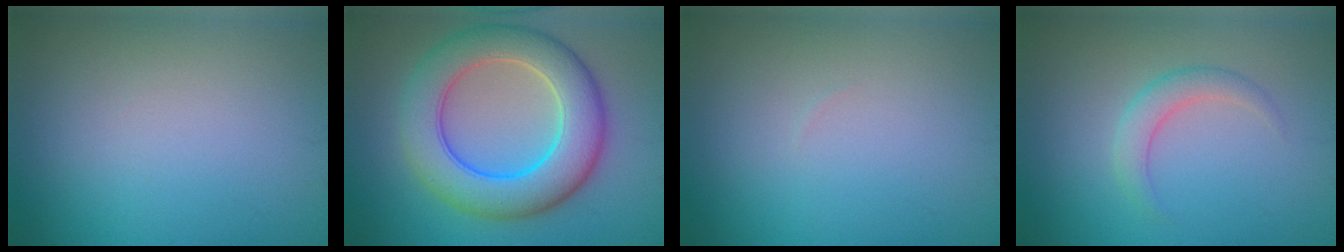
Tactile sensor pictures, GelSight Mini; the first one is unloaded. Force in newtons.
{"total": 9.2, "press": 9.2, "slide": 0.1}
{"total": 0.0}
{"total": 2.2, "press": 2.2, "slide": 0.0}